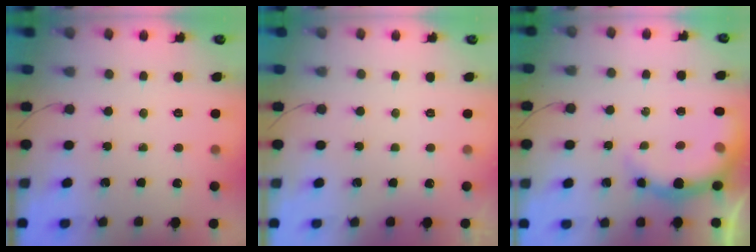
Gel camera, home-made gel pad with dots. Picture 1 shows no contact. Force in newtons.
{"total": 2.9, "press": 2.9, "slide": 0.1}
{"total": 7.2, "press": 7.1, "slide": 1.3}